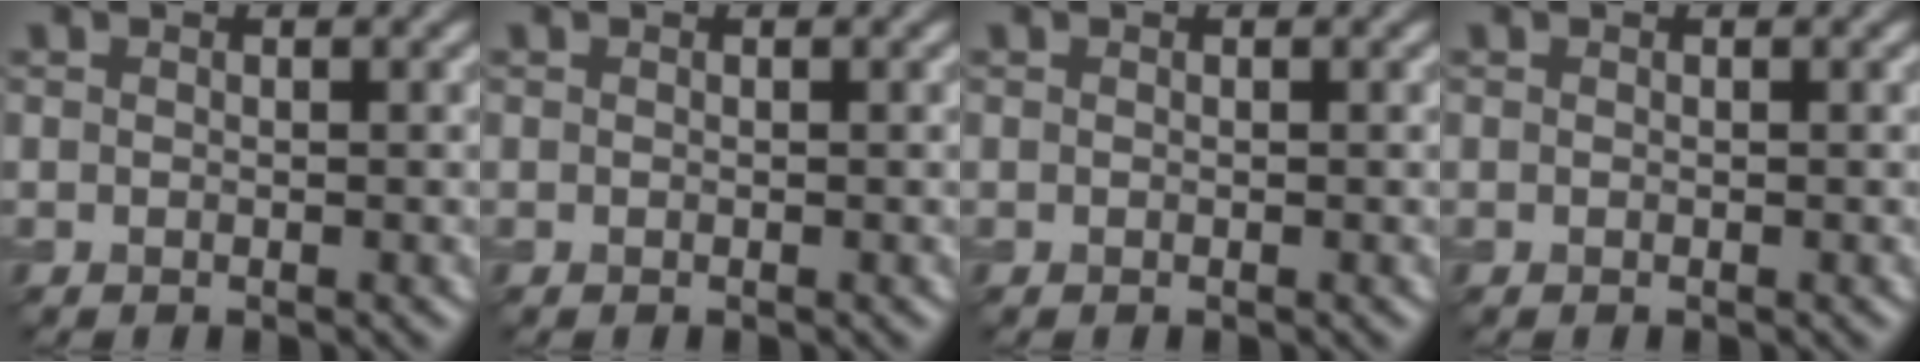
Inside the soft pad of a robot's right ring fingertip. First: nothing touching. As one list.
[{"total": 0.0}, {"total": 0.0}, {"total": 0.0}]